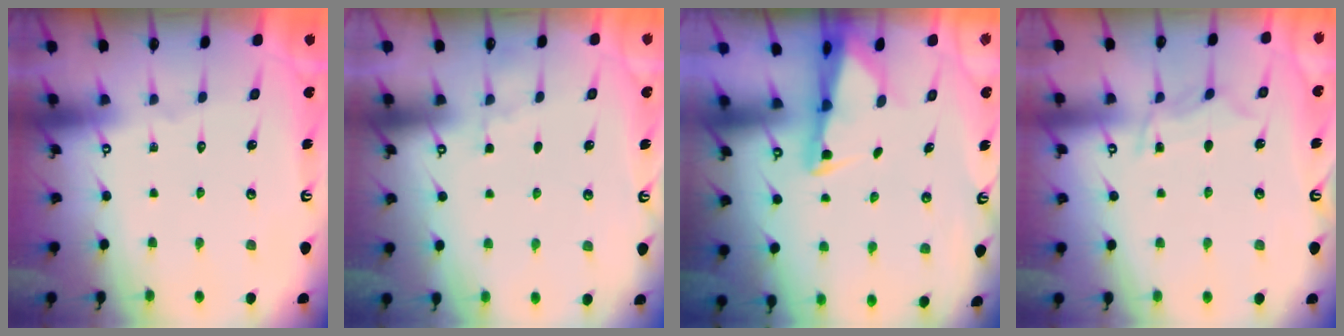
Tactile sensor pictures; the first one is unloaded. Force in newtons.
{"total": 2.1, "press": 2.1, "slide": 0.4}
{"total": 2.5, "press": 2.5, "slide": 0.5}
{"total": 5.8, "press": 5.7, "slide": 0.7}